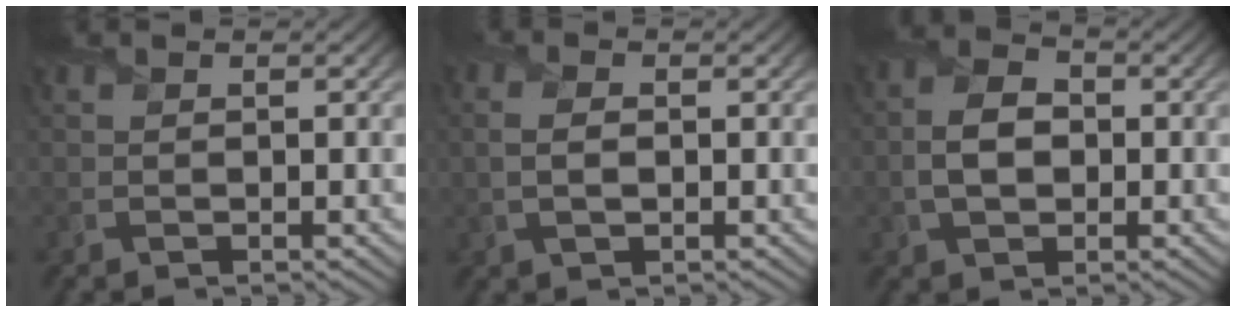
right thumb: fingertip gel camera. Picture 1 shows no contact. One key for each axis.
{"total": 2.9, "fx": 0.0, "fy": 1.8, "fz": 2.2, "tx": -0.050, "ty": -0.001, "tz": -0.002}
{"total": 4.9, "fx": -0.5, "fy": 3.4, "fz": 3.6, "tx": -0.076, "ty": 0.000, "tz": -0.012}